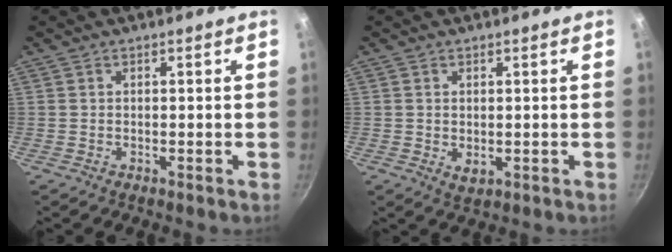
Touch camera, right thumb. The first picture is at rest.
{"total": 2.3, "force": [0.2, 1.5, 1.7], "torque": [-0.027, -0.008, 0.005]}